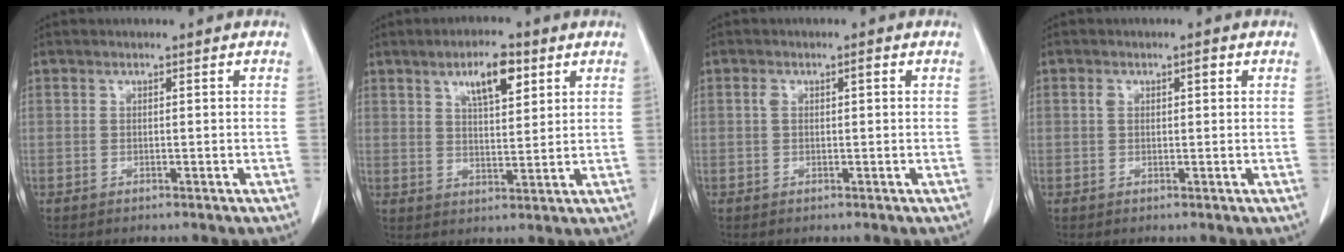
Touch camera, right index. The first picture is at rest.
{"total": 7.2, "force": [3.8, 2.2, 5.7], "torque": [-0.097, 0.004, 0.064]}
{"total": 2.1, "force": [0.6, 1.0, 1.7], "torque": [-0.035, 0.017, 0.012]}
{"total": 2.3, "force": [0.8, 1.2, 1.8], "torque": [-0.033, 0.016, 0.015]}